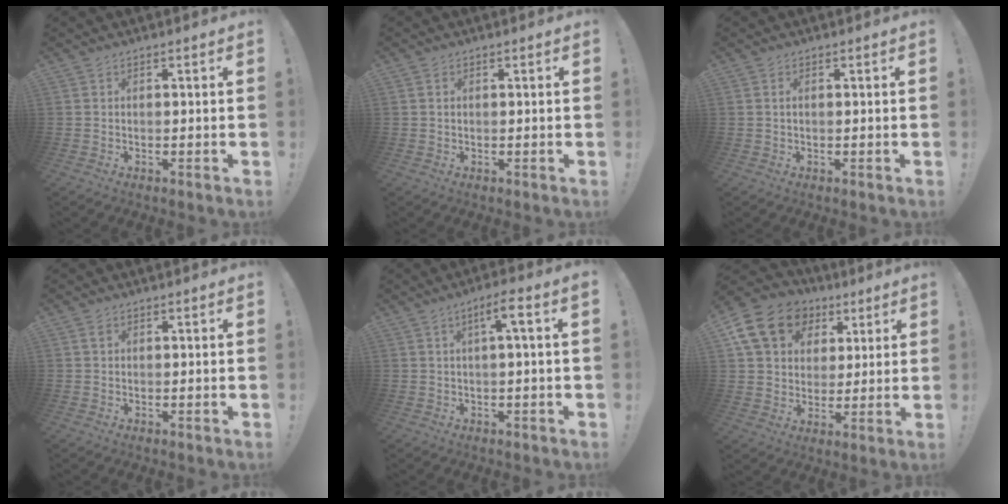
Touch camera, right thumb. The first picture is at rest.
{"total": 0.7, "force": [0.3, 0.5, 0.4], "torque": [-0.005, 0.001, 0.005]}
{"total": 0.8, "force": [0.2, 0.3, 0.8], "torque": [-0.017, 0.004, 0.002]}
{"total": 0.9, "force": [0.4, 0.6, 0.5], "torque": [-0.008, 0.002, 0.007]}
{"total": 5.1, "force": [1.3, 0.0, 4.9], "torque": [-0.081, -0.004, 0.013]}
{"total": 16.8, "force": [7.4, 13.1, 7.5], "torque": [-0.108, -0.030, 0.149]}